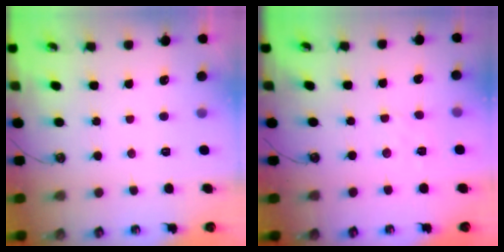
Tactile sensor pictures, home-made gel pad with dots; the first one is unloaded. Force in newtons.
{"total": 2.1, "press": 2.1, "slide": 0.4}